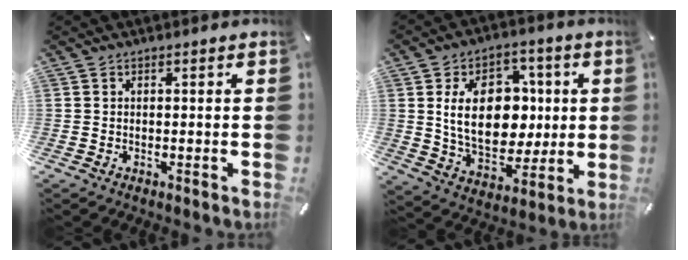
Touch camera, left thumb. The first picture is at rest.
{"total": 17.6, "force": [2.2, 12.8, 11.9], "torque": [-0.206, 0.000, 0.042]}